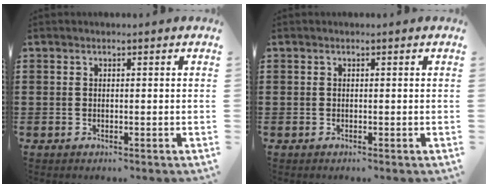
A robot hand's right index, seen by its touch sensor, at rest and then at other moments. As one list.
[{"total": 0.0}]